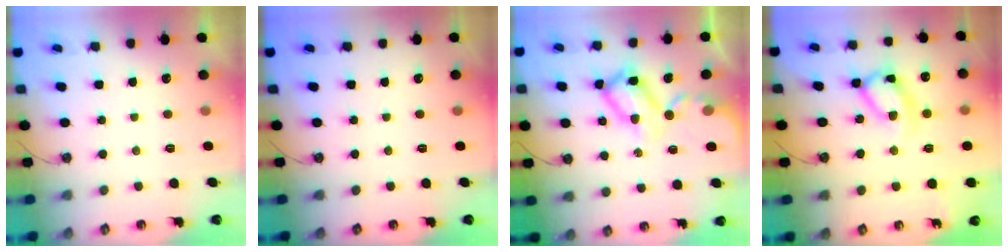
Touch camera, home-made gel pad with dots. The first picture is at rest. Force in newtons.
{"total": 0.0}
{"total": 12.2, "press": 12.2, "slide": 1.1}
{"total": 14.1, "press": 14.0, "slide": 1.7}